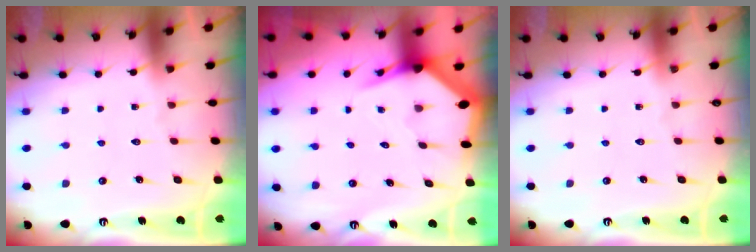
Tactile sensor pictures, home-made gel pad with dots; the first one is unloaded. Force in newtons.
{"total": 4.0, "press": 4.0, "slide": 0.6}
{"total": 0.0}